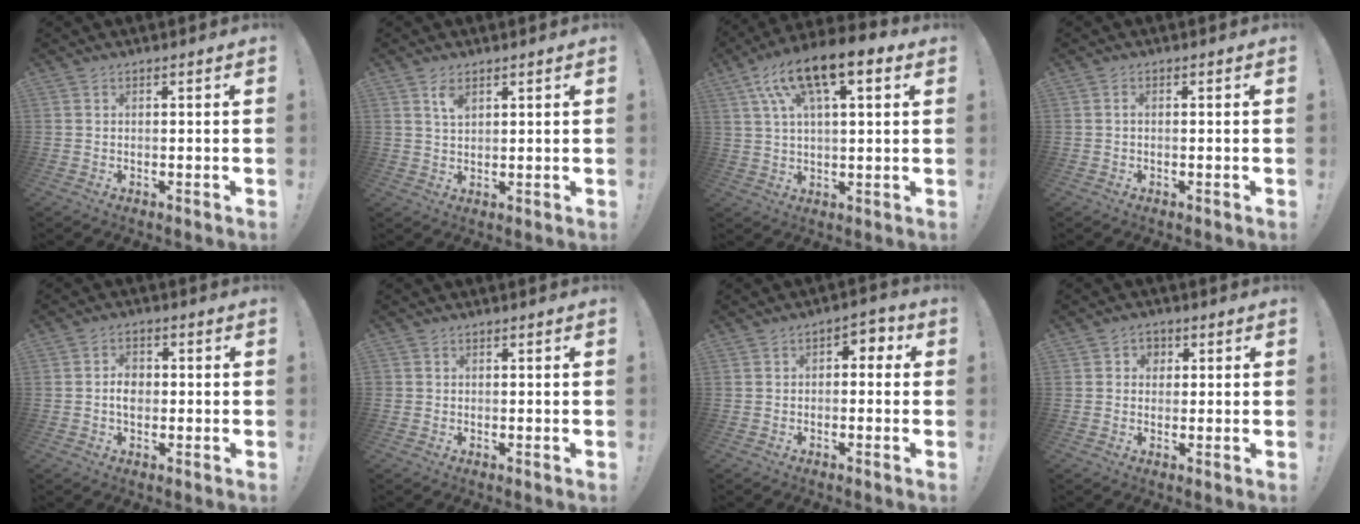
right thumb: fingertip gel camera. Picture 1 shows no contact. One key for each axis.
{"total": 4.0, "fx": 2.4, "fy": 2.0, "fz": 2.6, "tx": -0.030, "ty": -0.015, "tz": 0.038}
{"total": 14.1, "fx": 7.5, "fy": 4.9, "fz": 10.9, "tx": -0.189, "ty": -0.025, "tz": 0.129}
{"total": 0.7, "fx": -0.4, "fy": 0.2, "fz": 0.6, "tx": -0.019, "ty": 0.005, "tz": -0.006}
{"total": 4.7, "fx": -0.7, "fy": 3.5, "fz": 2.9, "tx": -0.037, "ty": 0.004, "tz": -0.014}
{"total": 0.8, "fx": 0.1, "fy": 0.8, "fz": 0.0, "tx": -0.005, "ty": 0.003, "tz": 0.003}
{"total": 3.5, "fx": -1.3, "fy": 2.6, "fz": 2.0, "tx": -0.017, "ty": 0.008, "tz": -0.027}
{"total": 3.2, "fx": 0.4, "fy": 3.0, "fz": 1.0, "tx": -0.009, "ty": 0.000, "tz": 0.007}